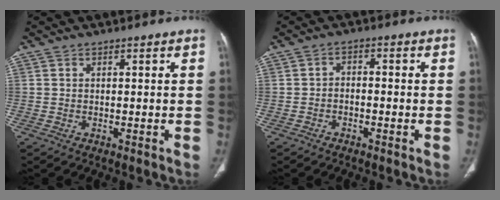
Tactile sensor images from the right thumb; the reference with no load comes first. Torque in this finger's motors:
{"motor_torque": [-0.09, 0.12, -0.16, 0.06, 0.07]}